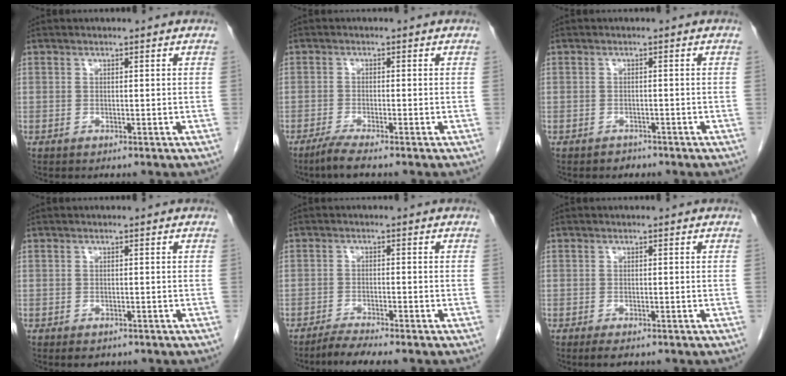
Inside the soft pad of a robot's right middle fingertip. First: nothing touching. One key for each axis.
{"total": 3.1, "fx": -2.4, "fy": -0.3, "fz": 1.9, "tx": -0.044, "ty": -0.008, "tz": -0.050}
{"total": 1.3, "fx": -1.0, "fy": 0.8, "fz": -0.1, "tx": -0.004, "ty": 0.002, "tz": -0.017}
{"total": 2.6, "fx": -1.9, "fy": 1.4, "fz": 1.0, "tx": -0.010, "ty": -0.001, "tz": -0.020}
{"total": 4.1, "fx": -3.6, "fy": -0.3, "fz": 1.9, "tx": -0.035, "ty": -0.012, "tz": -0.065}
{"total": 2.3, "fx": -1.7, "fy": 0.8, "fz": 1.4, "tx": -0.021, "ty": -0.004, "tz": -0.023}